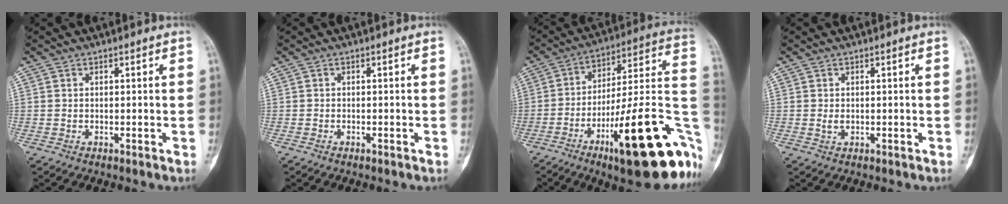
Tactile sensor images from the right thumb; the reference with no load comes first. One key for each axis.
{"total": 0.0}
{"total": 28.7, "fx": -11.1, "fy": 7.0, "fz": 25.5, "tx": -0.292, "ty": 0.053, "tz": -0.161}
{"total": 1.1, "fx": 0.0, "fy": 0.7, "fz": 0.8, "tx": -0.015, "ty": -0.001, "tz": 0.003}